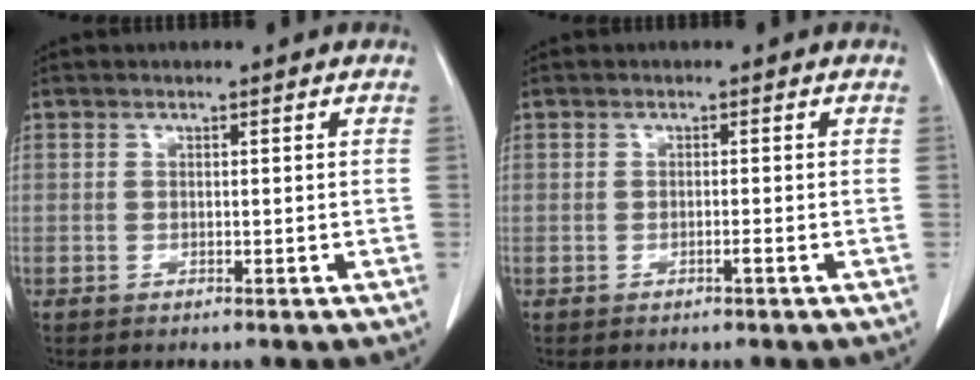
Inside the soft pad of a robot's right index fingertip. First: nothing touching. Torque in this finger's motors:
{"motor_torque": [0.03, -0.02, 0.02, 0.01]}